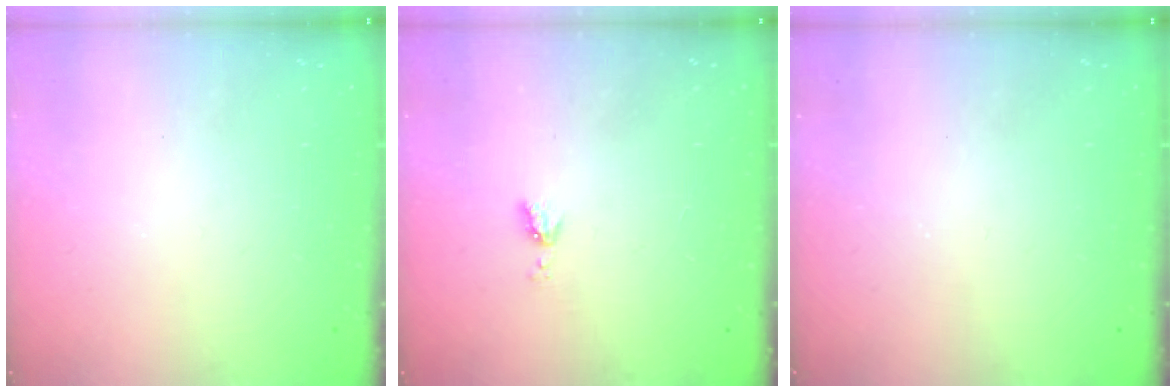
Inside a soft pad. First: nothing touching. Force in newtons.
{"total": 4.0, "press": 4.0, "slide": 0.5}
{"total": 0.0}